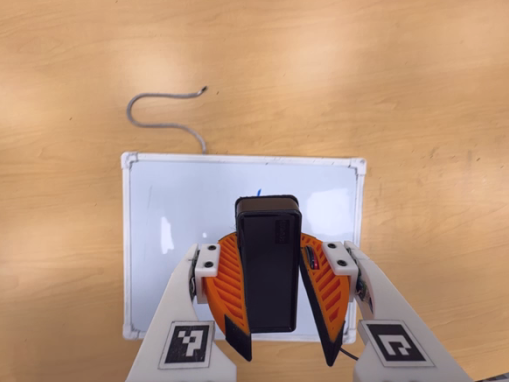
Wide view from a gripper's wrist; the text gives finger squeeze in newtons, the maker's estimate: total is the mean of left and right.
{"total": 9.3, "left": 9.3, "right": 9.3}